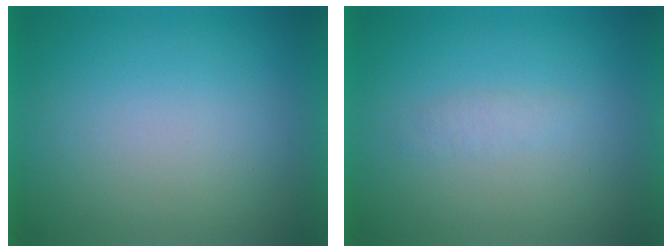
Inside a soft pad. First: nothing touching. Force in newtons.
{"total": 1.3}